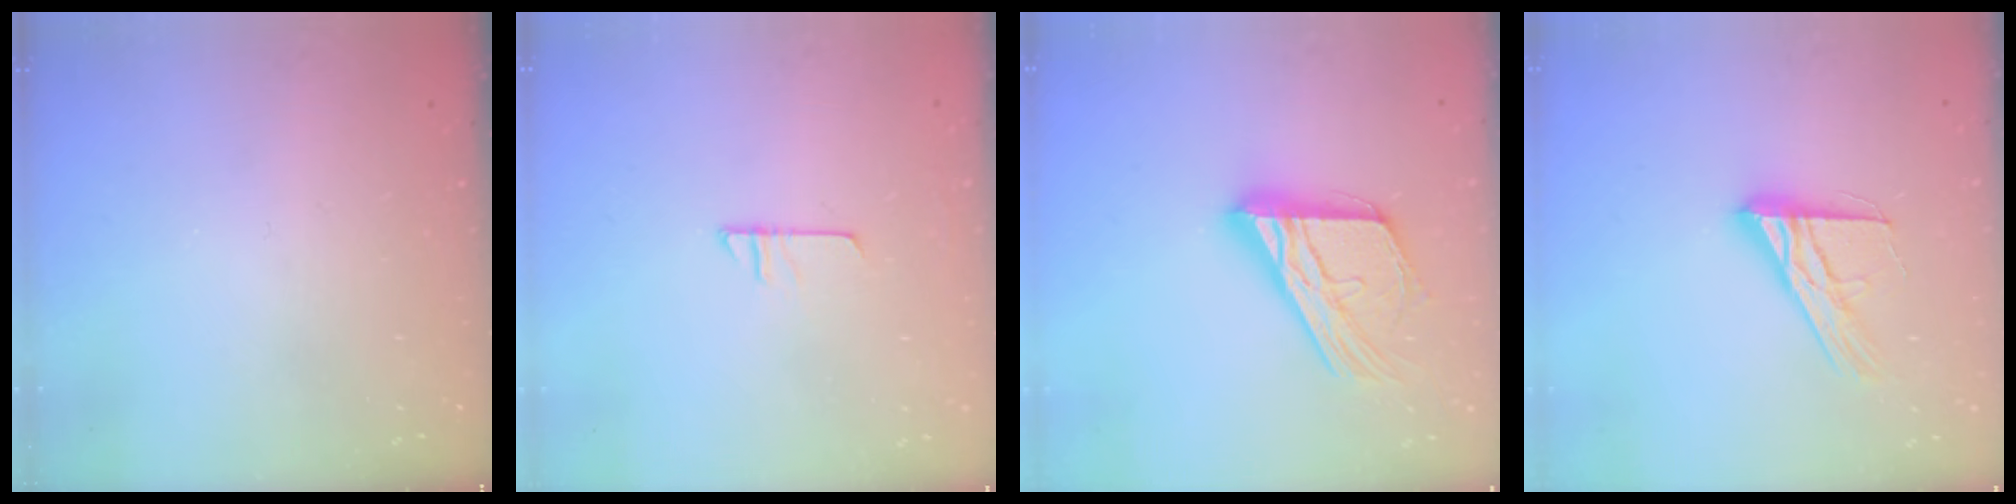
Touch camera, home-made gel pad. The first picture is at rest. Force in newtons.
{"total": 6.4, "press": 6.4, "slide": 0.3}
{"total": 20.4, "press": 20.4, "slide": 1.8}
{"total": 14.0, "press": 14.0, "slide": 1.0}